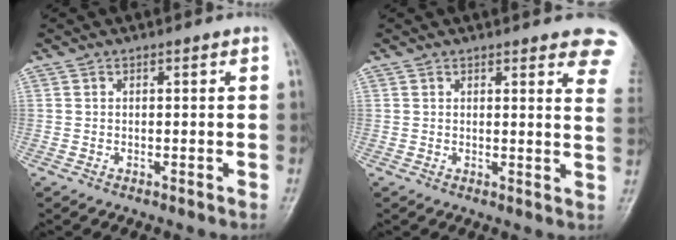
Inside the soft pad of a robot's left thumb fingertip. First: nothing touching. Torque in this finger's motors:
{"motor_torque": [2.84, 1.26, 1.35, -1.43, 0.28]}